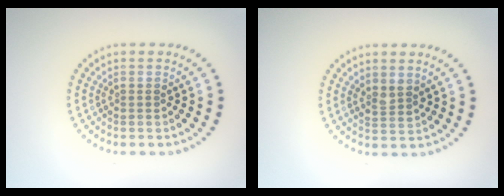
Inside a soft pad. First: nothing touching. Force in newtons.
{"total": 1.3, "press": 1.1, "slide": 0.7}